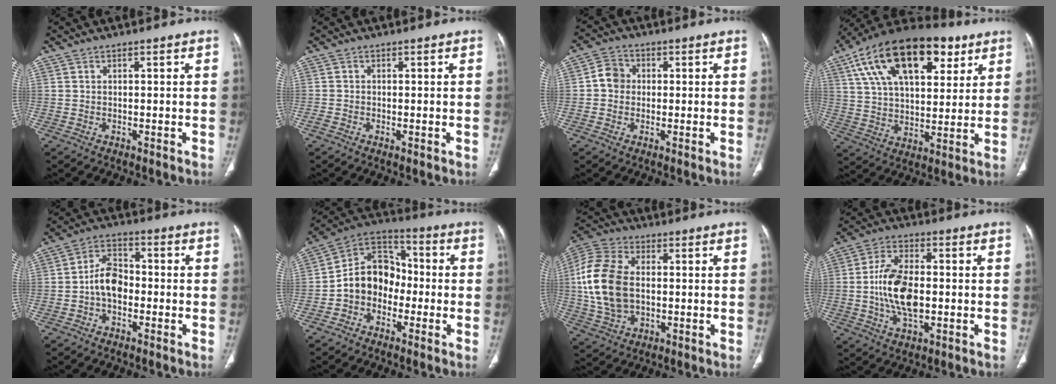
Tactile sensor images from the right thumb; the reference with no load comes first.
{"total": 1.3, "force": [-0.5, 0.7, 1.0], "torque": [-0.022, -0.002, -0.011]}
{"total": 4.4, "force": [0.0, 4.0, 1.9], "torque": [-0.020, 0.010, -0.007]}
{"total": 25.9, "force": [11.8, 13.6, 18.6], "torque": [-0.304, 0.007, 0.197]}
{"total": 7.9, "force": [-1.6, 5.4, 5.5], "torque": [-0.083, 0.031, -0.042]}
{"total": 12.2, "force": [-2.4, 9.7, 6.9], "torque": [-0.087, 0.047, -0.058]}
{"total": 16.1, "force": [0.4, 10.6, 12.2], "torque": [-0.248, 0.012, 0.008]}
{"total": 12.2, "force": [-0.9, 6.5, 10.3], "torque": [-0.193, 0.009, -0.017]}